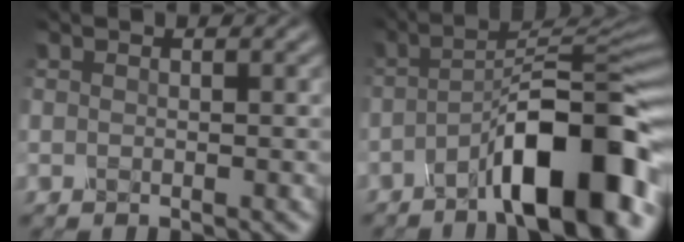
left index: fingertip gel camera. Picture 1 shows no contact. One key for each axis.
{"total": 10.9, "fx": -5.2, "fy": 2.8, "fz": 9.2, "tx": -0.132, "ty": 0.012, "tz": -0.081}